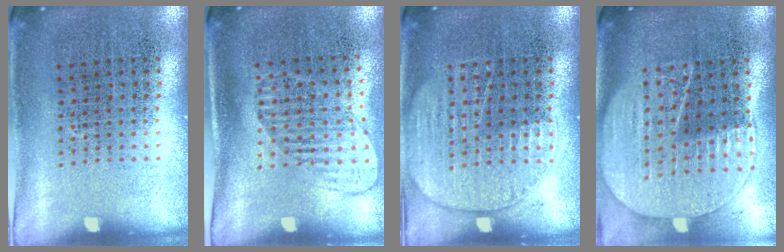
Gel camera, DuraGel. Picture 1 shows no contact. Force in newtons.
{"total": 1.4, "press": 1.2, "slide": 0.8}
{"total": 2.0, "press": 1.9, "slide": 0.3}
{"total": 2.0, "press": 1.8, "slide": 0.9}